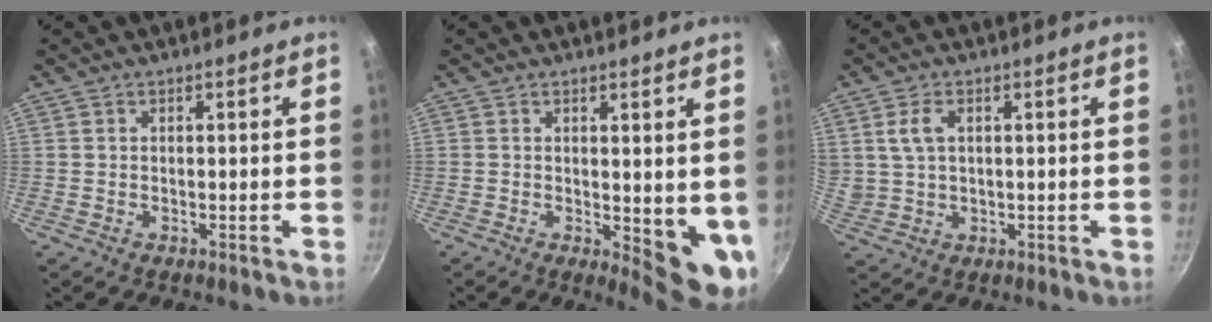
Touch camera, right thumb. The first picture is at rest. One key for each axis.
{"total": 8.0, "fx": 1.1, "fy": 3.4, "fz": 7.2, "tx": -0.075, "ty": -0.024, "tz": 0.020}
{"total": 5.1, "fx": 1.5, "fy": 3.3, "fz": 3.6, "tx": -0.062, "ty": 0.002, "tz": 0.035}